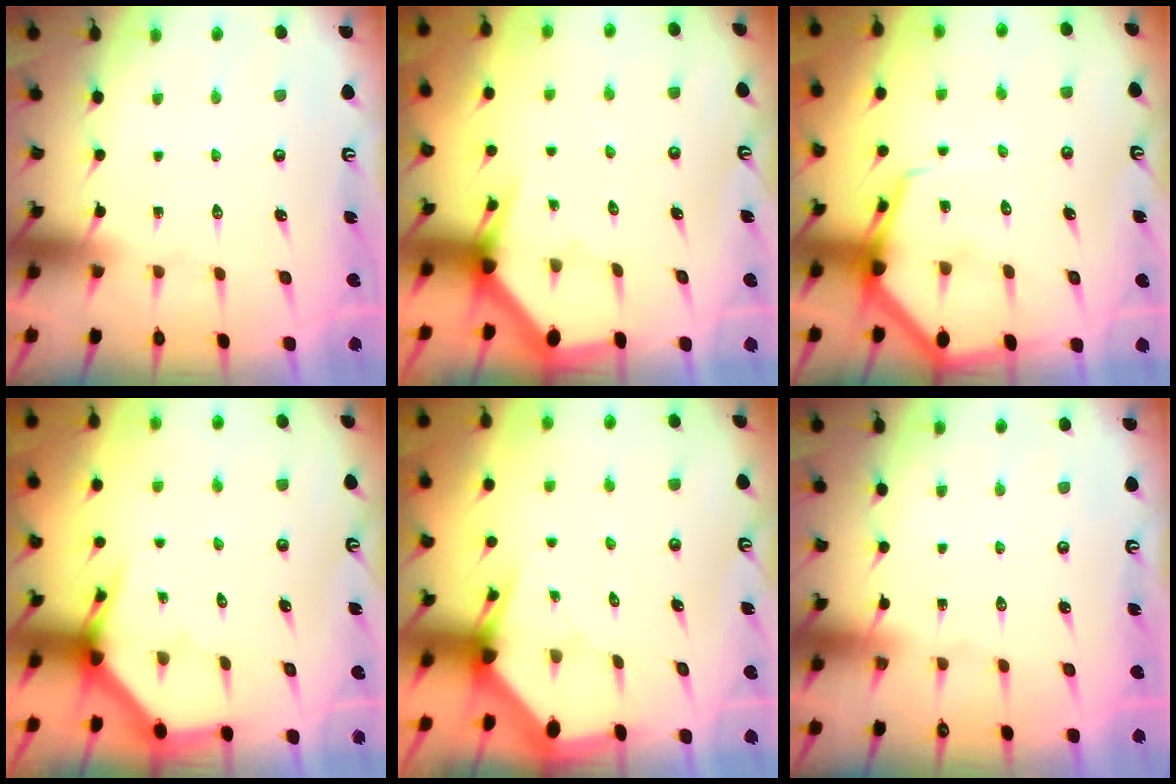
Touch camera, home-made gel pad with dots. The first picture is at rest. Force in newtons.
{"total": 3.1, "press": 3.1, "slide": 0.2}
{"total": 8.1, "press": 8.1, "slide": 0.9}
{"total": 3.8, "press": 3.8, "slide": 0.2}
{"total": 3.0, "press": 3.0, "slide": 0.2}
{"total": 0.0}